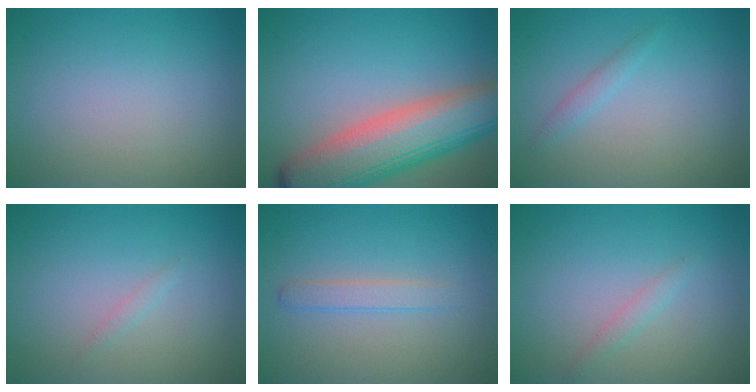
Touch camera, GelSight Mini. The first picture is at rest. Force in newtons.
{"total": 10.1, "press": 10.0, "slide": 0.7}
{"total": 1.0, "press": 1.0, "slide": 0.1}
{"total": 0.6, "press": 0.6, "slide": 0.1}
{"total": 1.6, "press": 1.6, "slide": 0.0}
{"total": 1.0, "press": 0.9, "slide": 0.1}